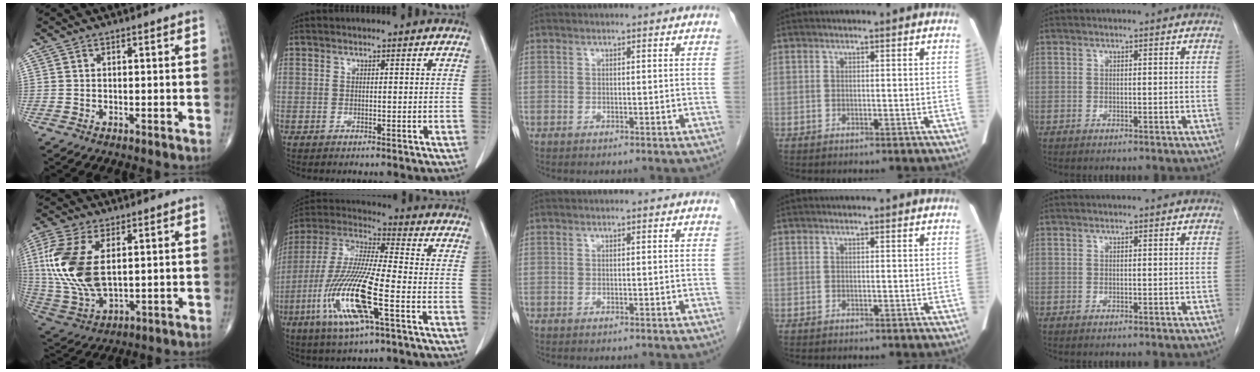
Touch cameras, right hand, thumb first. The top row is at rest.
{"thumb": {"total": 17.0, "force": [3.1, 9.1, 14.1], "torque": [-0.315, -0.013, 0.067]}, "index": {"total": 16.5, "force": [-5.8, 1.6, 15.3], "torque": [-0.324, -0.019, -0.113]}}